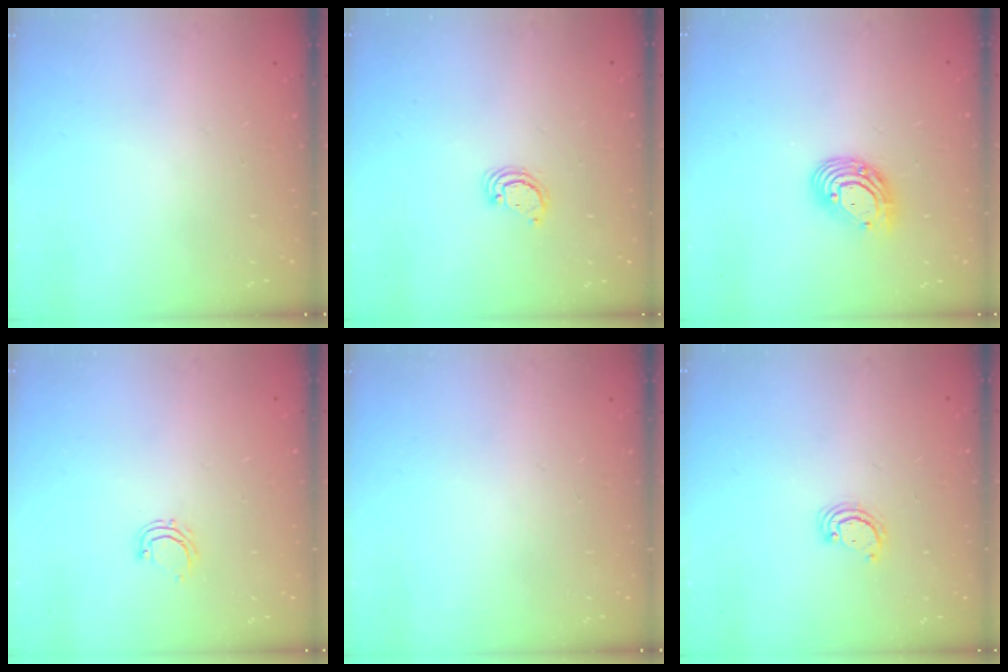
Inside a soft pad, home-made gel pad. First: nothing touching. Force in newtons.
{"total": 2.6, "press": 2.6, "slide": 0.3}
{"total": 9.9, "press": 9.8, "slide": 1.2}
{"total": 5.2, "press": 5.1, "slide": 1.0}
{"total": 0.0}
{"total": 2.6, "press": 2.6, "slide": 0.3}